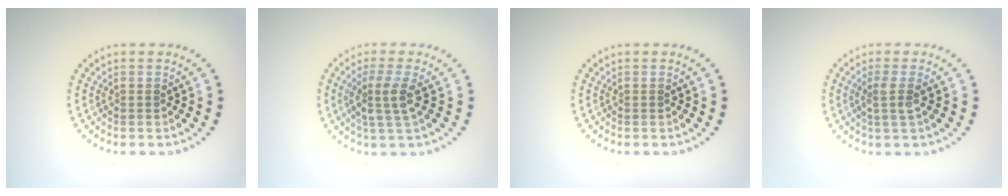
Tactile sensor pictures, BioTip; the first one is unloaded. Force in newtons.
{"total": 2.7, "press": 2.2, "slide": 1.5}
{"total": 0.0}
{"total": 1.8, "press": 1.4, "slide": 1.2}